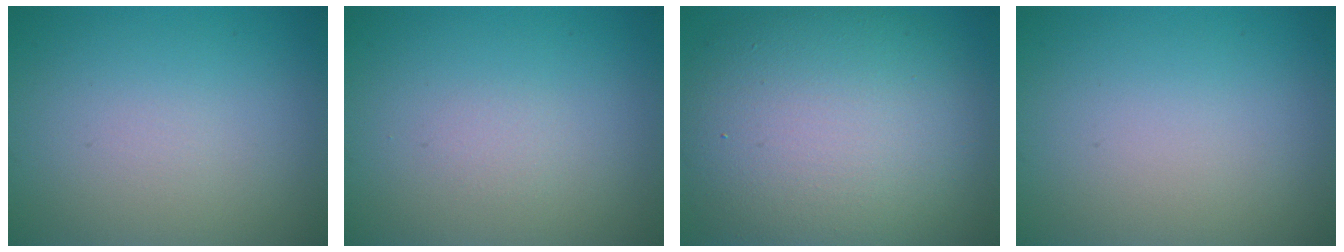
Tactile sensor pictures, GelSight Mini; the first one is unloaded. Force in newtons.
{"total": 0.6, "press": 0.6, "slide": 0.0}
{"total": 12.7, "press": 12.6, "slide": 0.8}
{"total": 0.0}